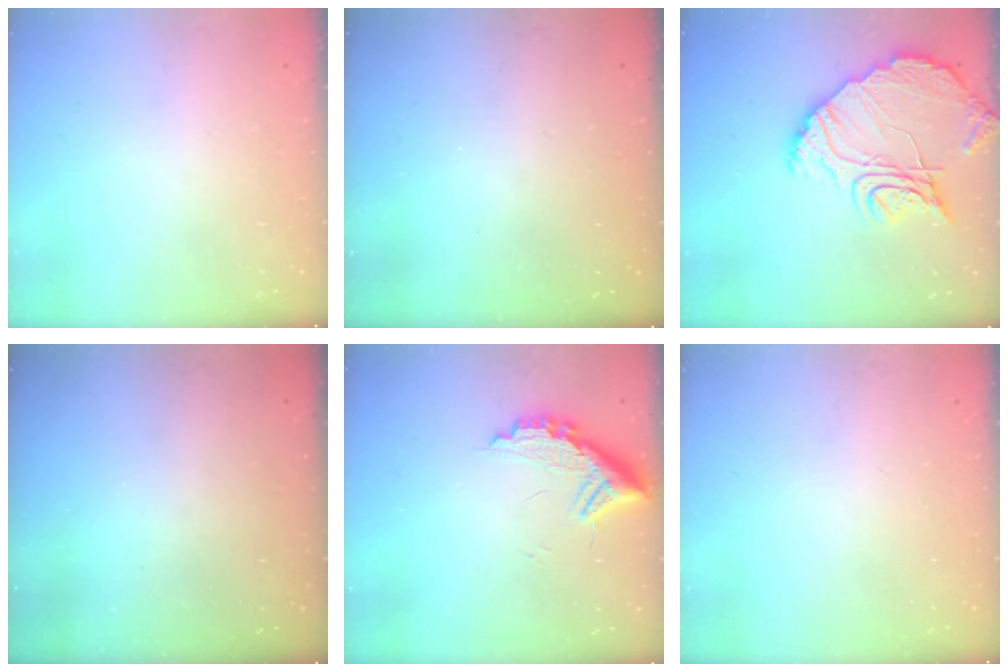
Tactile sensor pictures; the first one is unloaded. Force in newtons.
{"total": 3.2, "press": 3.2, "slide": 0.1}
{"total": 14.9, "press": 14.8, "slide": 1.2}
{"total": 3.0, "press": 3.0, "slide": 0.1}
{"total": 10.9, "press": 10.8, "slide": 0.9}
{"total": 0.0}